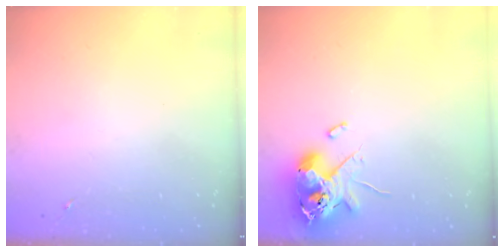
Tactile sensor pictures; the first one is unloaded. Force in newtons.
{"total": 12.5, "press": 12.3, "slide": 2.0}